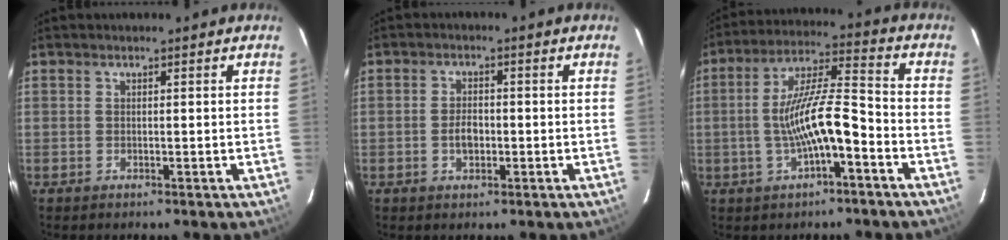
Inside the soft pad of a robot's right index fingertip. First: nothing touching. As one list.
[{"total": 3.2, "force": [-0.8, 2.0, 2.4], "torque": [-0.045, 0.002, -0.012]}, {"total": 11.5, "force": [-3.7, 2.2, 10.6], "torque": [-0.204, 0.012, -0.061]}]